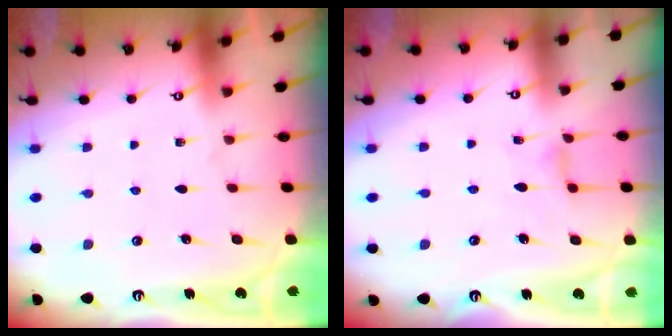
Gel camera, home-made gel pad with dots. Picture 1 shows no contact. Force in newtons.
{"total": 2.1, "press": 2.0, "slide": 0.4}